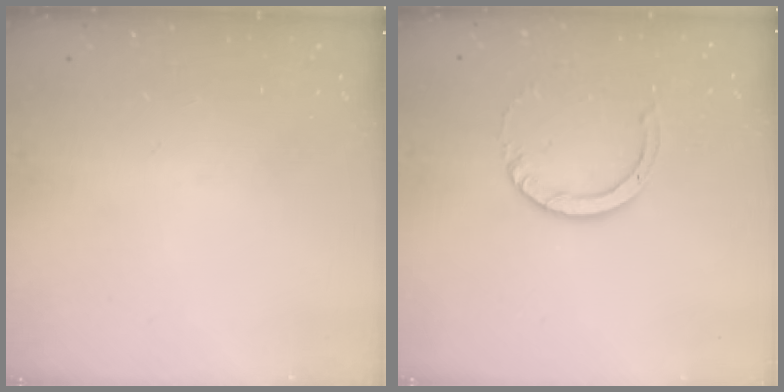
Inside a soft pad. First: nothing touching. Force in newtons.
{"total": 4.7, "press": 4.7, "slide": 0.4}